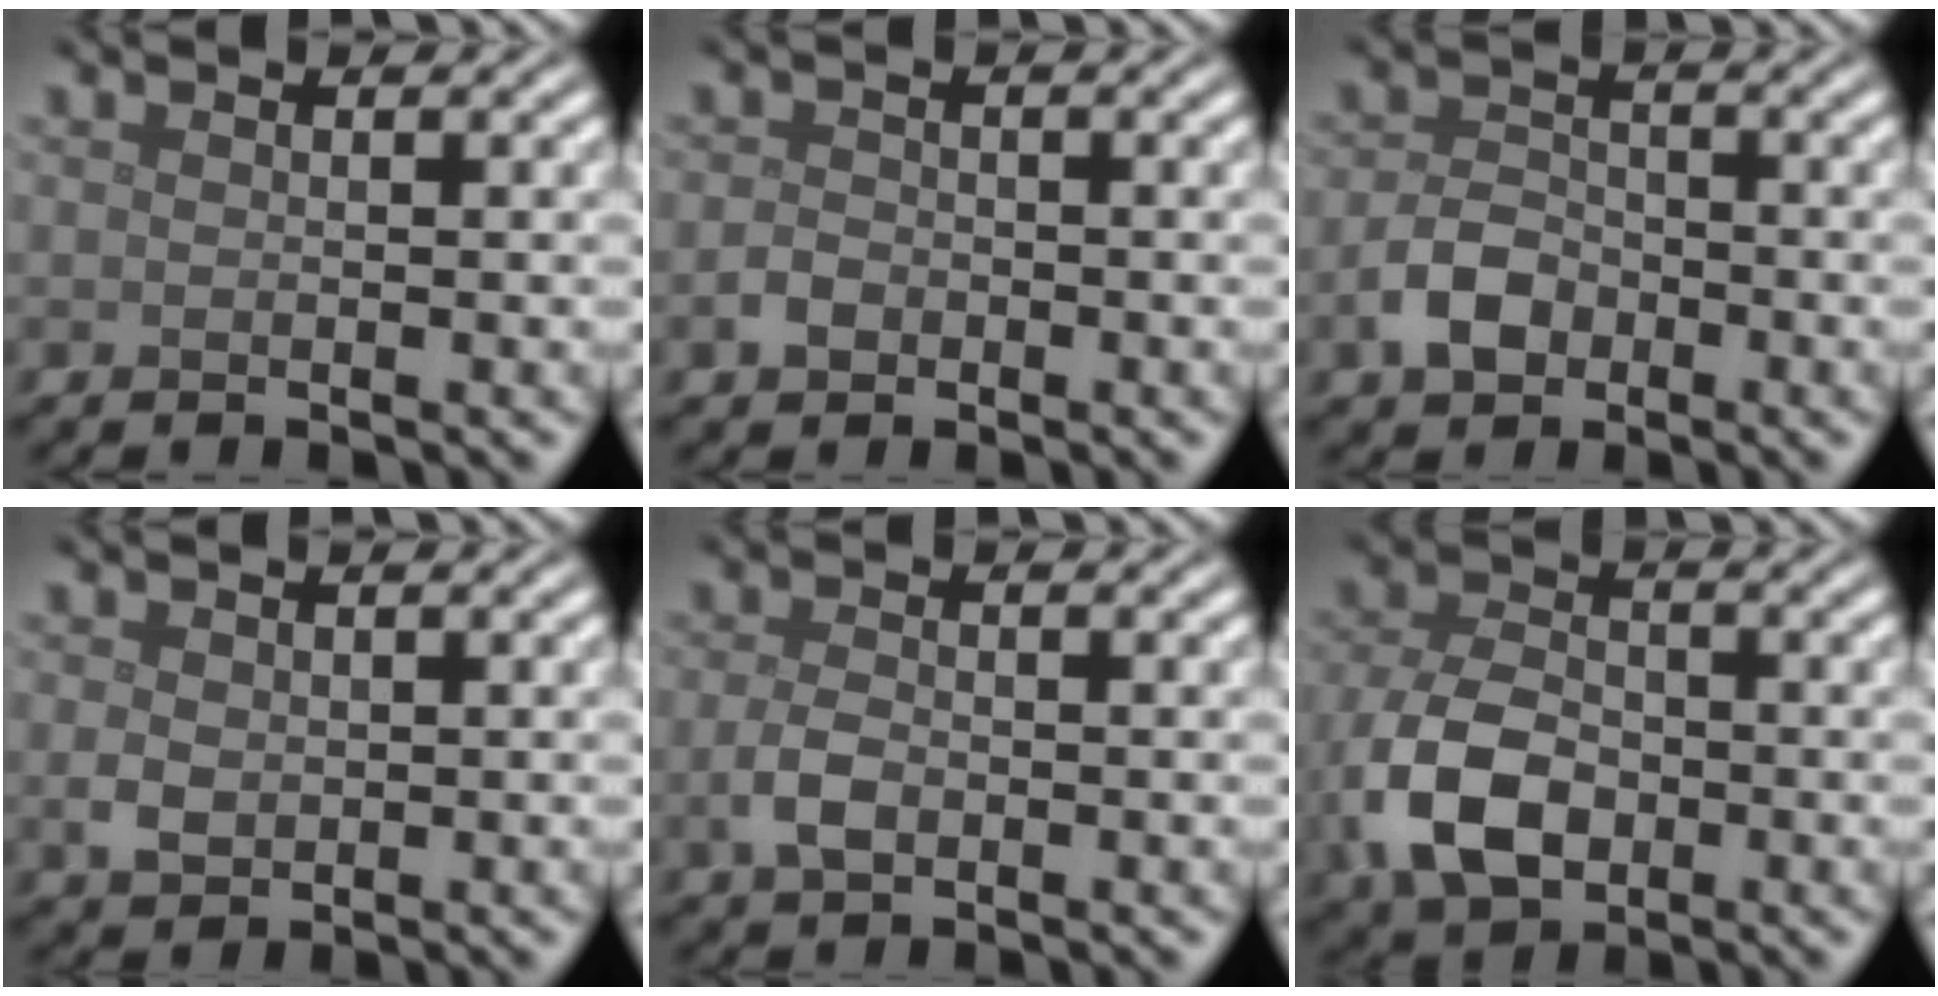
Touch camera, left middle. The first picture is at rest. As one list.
[{"total": 1.4, "force": [-0.7, 1.0, 0.6], "torque": [-0.009, 0.002, -0.016]}, {"total": 3.2, "force": [-1.6, 2.2, 1.7], "torque": [-0.030, 0.005, -0.037]}, {"total": 1.8, "force": [0.0, 1.5, 1.1], "torque": [-0.023, -0.004, -0.001]}, {"total": 2.2, "force": [-0.6, 1.3, 1.7], "torque": [-0.039, -0.002, -0.013]}, {"total": 7.0, "force": [-2.2, 4.6, 4.7], "torque": [-0.112, -0.005, -0.046]}]